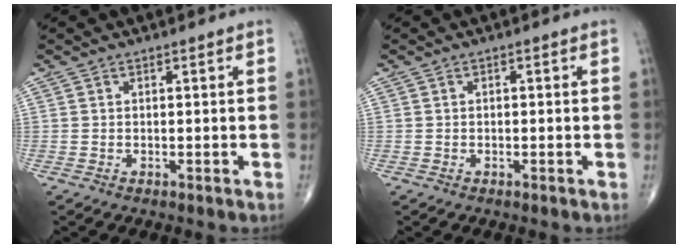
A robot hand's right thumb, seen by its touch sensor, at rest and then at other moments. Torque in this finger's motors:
{"motor_torque": [-0.25, -0.44, 0.05, 0.16, -0.06]}